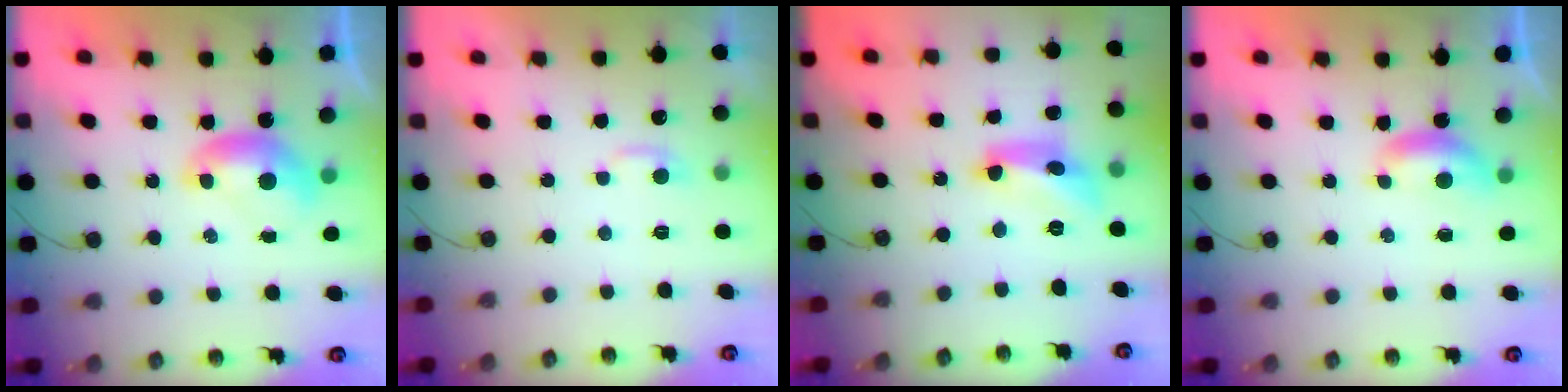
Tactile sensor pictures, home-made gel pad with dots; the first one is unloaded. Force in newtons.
{"total": 2.2, "press": 2.1, "slide": 0.5}
{"total": 9.7, "press": 9.7, "slide": 0.8}
{"total": 2.2, "press": 2.2, "slide": 0.4}